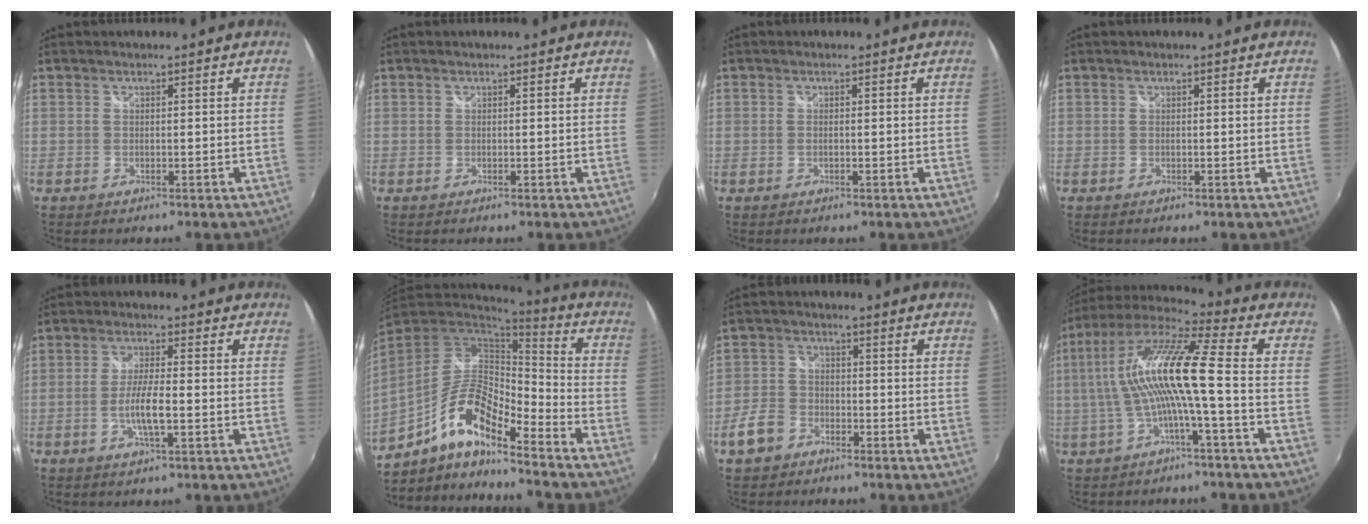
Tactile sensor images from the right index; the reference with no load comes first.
{"total": 0.0}
{"total": 0.6, "force": [-0.2, 0.3, 0.4], "torque": [-0.011, -0.001, -0.005]}
{"total": 0.0}
{"total": 5.8, "force": [-1.8, 0.9, 5.4], "torque": [-0.108, -0.004, -0.033]}
{"total": 14.3, "force": [-8.9, 4.0, 10.4], "torque": [-0.199, -0.008, -0.172]}
{"total": 6.8, "force": [-3.9, 4.8, 2.7], "torque": [-0.068, 0.012, -0.073]}
{"total": 14.0, "force": [-1.4, 0.4, 13.9], "torque": [-0.254, 0.008, -0.024]}